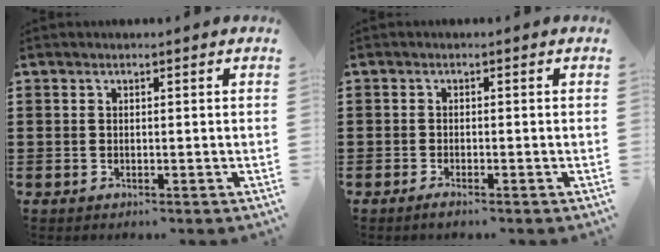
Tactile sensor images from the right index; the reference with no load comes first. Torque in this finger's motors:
{"motor_torque": [-0.10, 1.19, -0.37, -0.01]}